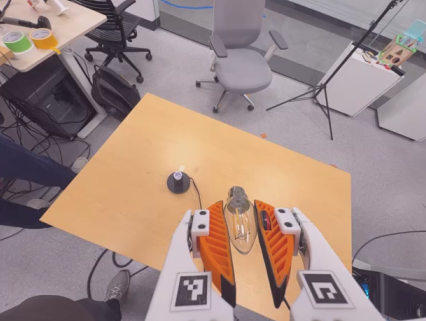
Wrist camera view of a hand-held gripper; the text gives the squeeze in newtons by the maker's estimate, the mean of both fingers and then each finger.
{"total": 12.2, "left": 13.5, "right": 11.0}